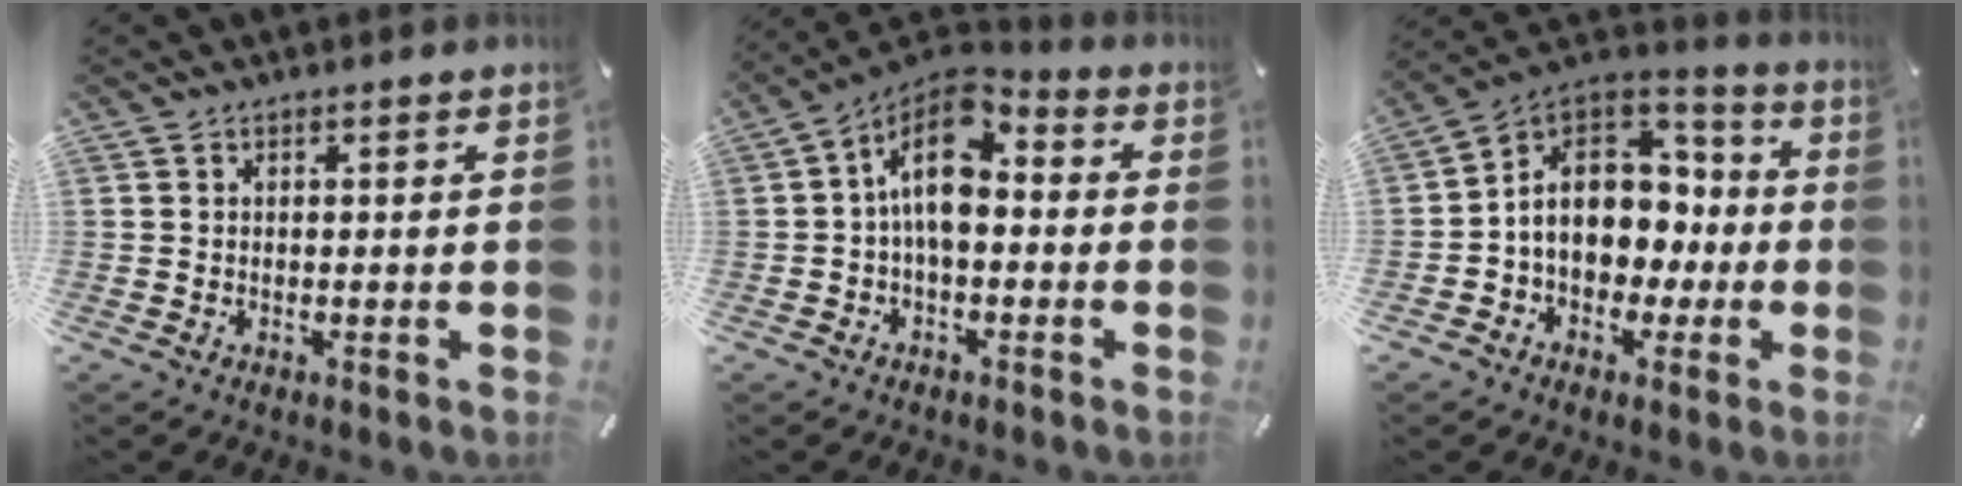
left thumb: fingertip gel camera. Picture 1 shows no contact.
{"total": 12.7, "force": [0.8, 7.5, 10.2], "torque": [-0.198, -0.006, 0.009]}
{"total": 12.9, "force": [-1.2, 11.0, 6.6], "torque": [-0.110, 0.003, -0.016]}